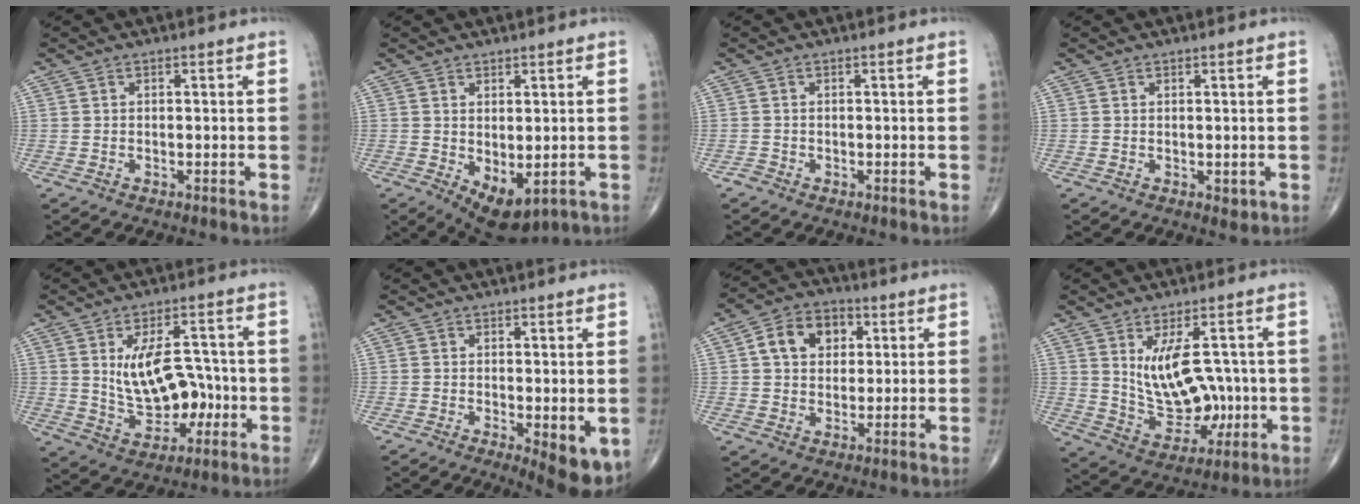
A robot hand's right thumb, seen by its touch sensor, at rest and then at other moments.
{"total": 7.4, "force": [-1.7, 3.8, 6.1], "torque": [-0.086, -0.007, -0.006]}
{"total": 0.8, "force": [-0.6, 0.6, 0.0], "torque": [0.001, 0.001, -0.017]}
{"total": 1.3, "force": [-0.1, 0.8, 1.0], "torque": [-0.012, -0.005, 0.001]}
{"total": 12.1, "force": [-0.3, 7.6, 9.4], "torque": [-0.119, 0.014, 0.010]}
{"total": 7.3, "force": [-1.8, 2.5, 6.6], "torque": [-0.085, -0.020, -0.020]}
{"total": 9.7, "force": [2.5, 7.3, 5.9], "torque": [-0.071, 0.006, 0.036]}
{"total": 12.4, "force": [1.4, 7.3, 10.0], "torque": [-0.123, -0.011, 0.045]}